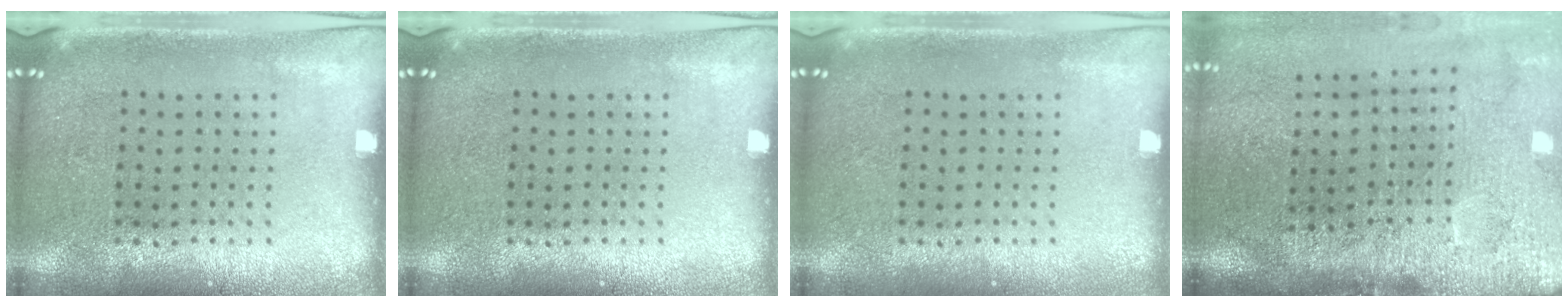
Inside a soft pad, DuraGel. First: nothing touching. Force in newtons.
{"total": 0.0}
{"total": 0.0}
{"total": 4.8, "press": 3.7, "slide": 3.1}